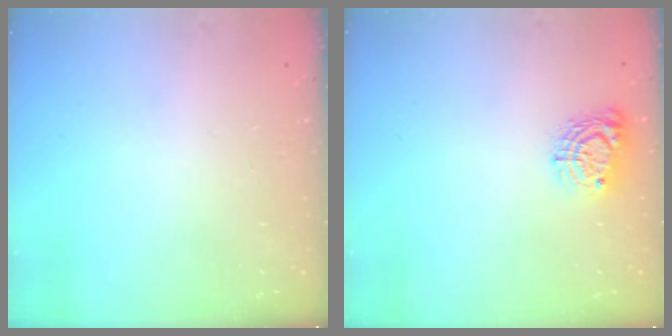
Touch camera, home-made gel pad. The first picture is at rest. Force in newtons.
{"total": 8.9, "press": 8.8, "slide": 0.7}